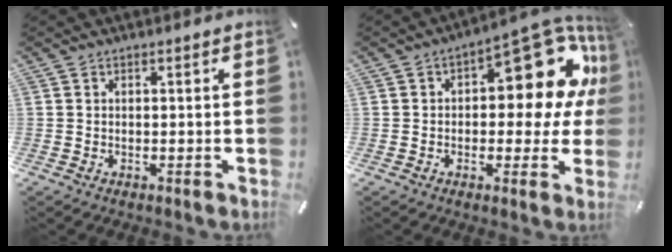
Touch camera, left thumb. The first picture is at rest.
{"total": 17.1, "force": [6.1, 8.5, 13.6], "torque": [-0.153, -0.055, 0.097]}